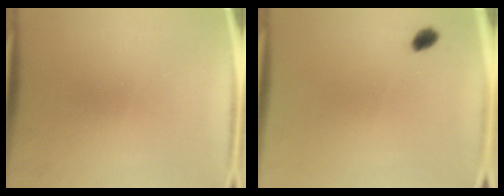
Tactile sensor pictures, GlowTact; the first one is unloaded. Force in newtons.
{"total": 1.9}